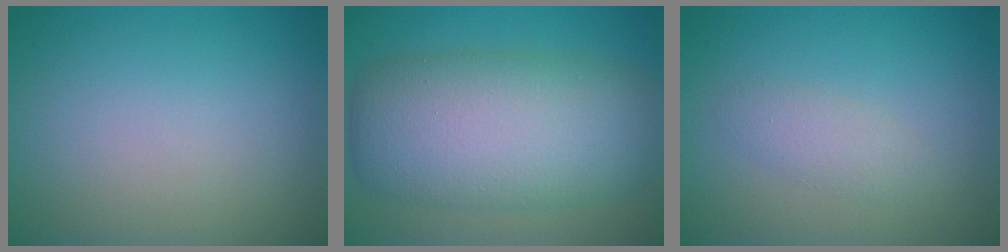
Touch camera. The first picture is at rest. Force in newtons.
{"total": 11.0, "press": 11.0, "slide": 0.4}
{"total": 1.6, "press": 1.6, "slide": 0.0}